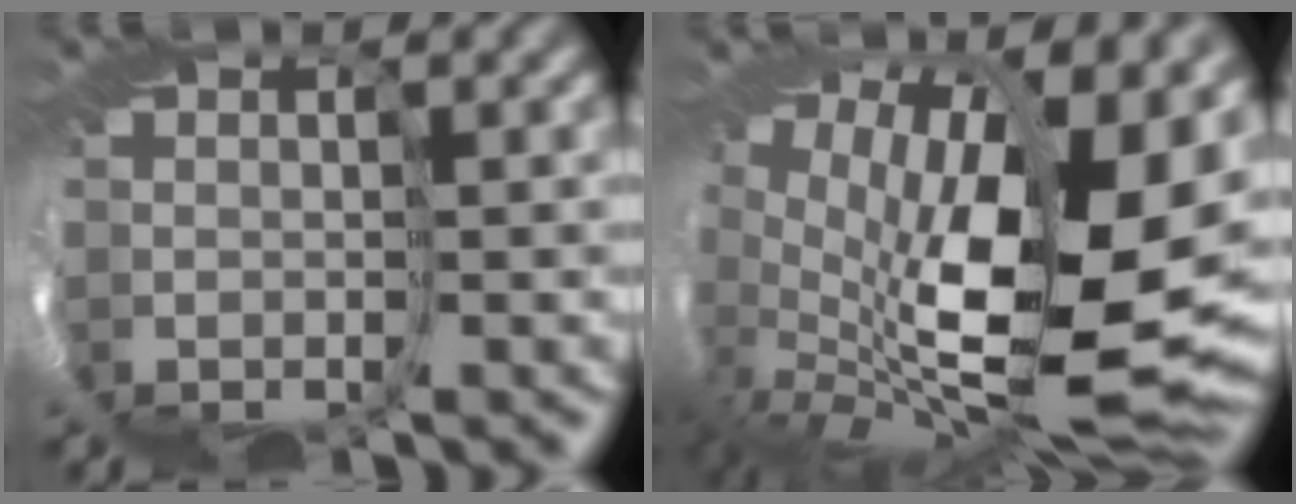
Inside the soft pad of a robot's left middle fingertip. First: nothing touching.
{"total": 13.9, "force": [1.9, 5.3, 12.7], "torque": [-0.225, -0.040, 0.052]}